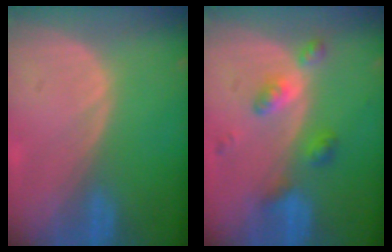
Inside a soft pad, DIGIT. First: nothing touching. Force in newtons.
{"total": 4.9, "press": 4.9, "slide": 0.2}